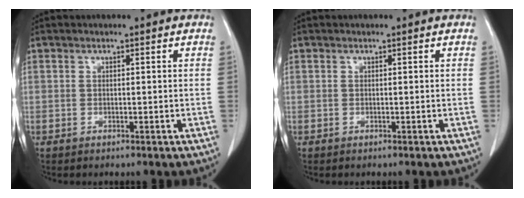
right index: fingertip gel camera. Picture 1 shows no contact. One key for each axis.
{"total": 0.0}